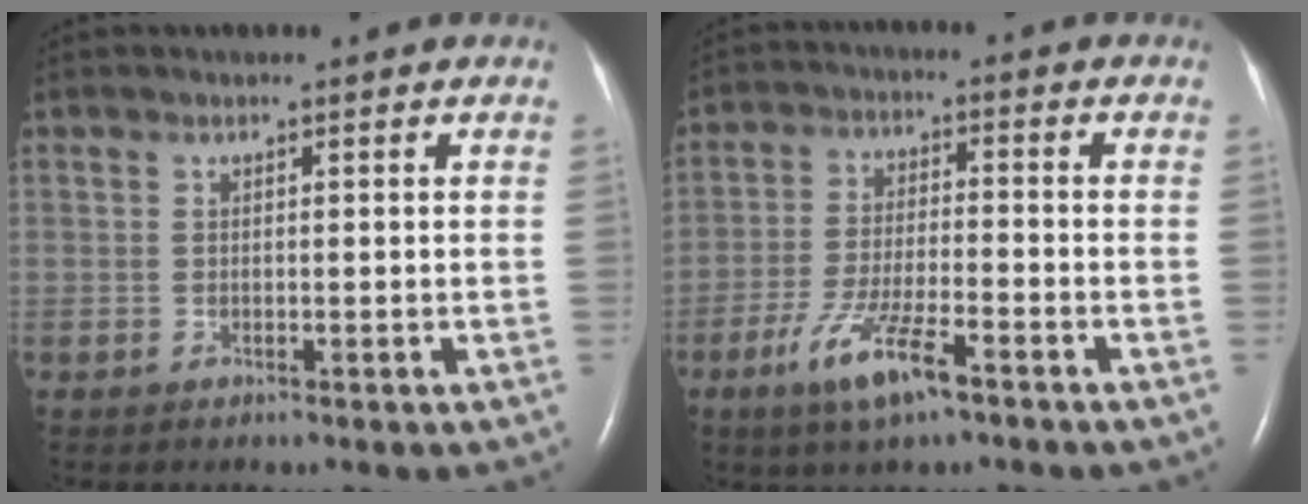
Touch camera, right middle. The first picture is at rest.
{"total": 8.5, "force": [-5.1, 1.4, 6.6], "torque": [-0.137, -0.014, -0.092]}